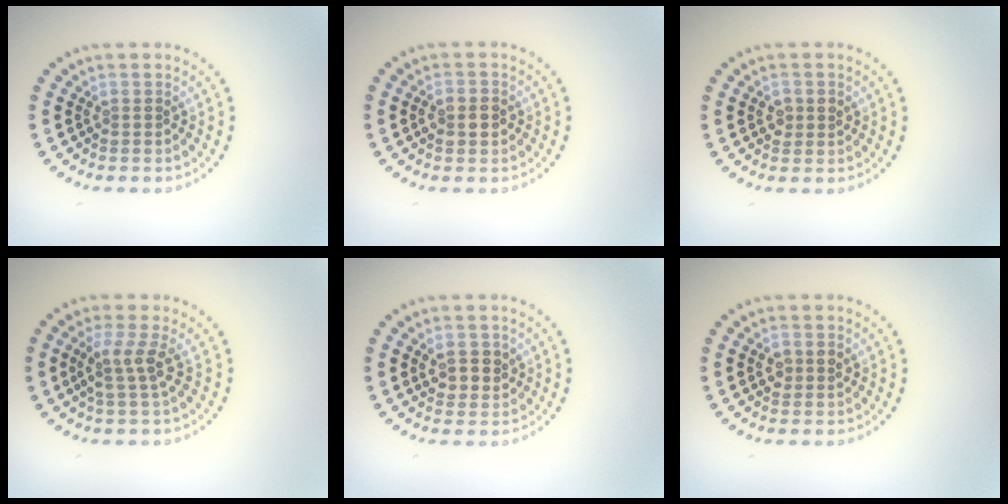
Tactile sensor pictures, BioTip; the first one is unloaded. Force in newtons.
{"total": 2.6, "press": 2.6, "slide": 0.1}
{"total": 1.5, "press": 1.5, "slide": 0.2}
{"total": 2.5, "press": 2.0, "slide": 1.6}
{"total": 2.5, "press": 2.4, "slide": 0.8}
{"total": 1.5, "press": 1.5, "slide": 0.0}